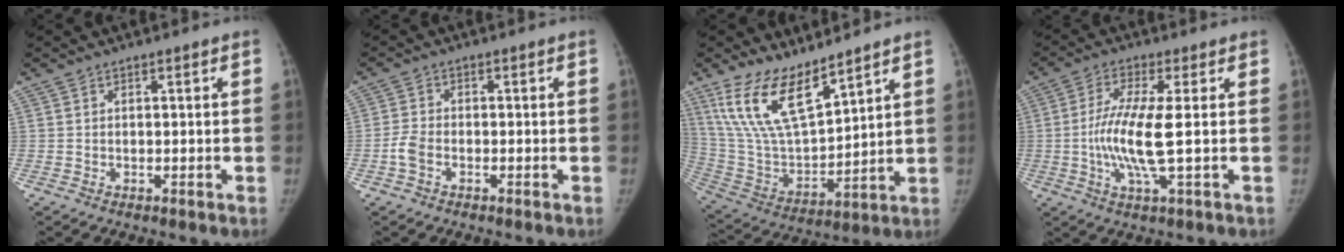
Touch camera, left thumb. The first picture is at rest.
{"total": 3.0, "force": [-1.4, 1.8, 1.9], "torque": [-0.043, 0.007, -0.032]}
{"total": 15.8, "force": [10.9, 5.6, 10.0], "torque": [-0.173, -0.061, 0.229]}
{"total": 9.3, "force": [-0.5, 1.2, 9.2], "torque": [-0.211, -0.002, -0.018]}